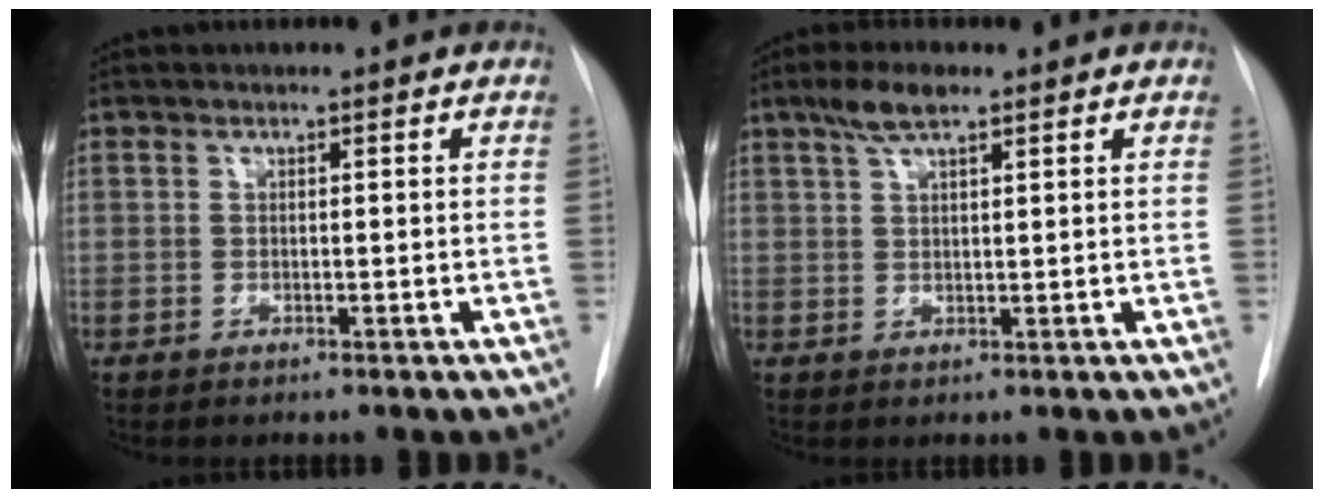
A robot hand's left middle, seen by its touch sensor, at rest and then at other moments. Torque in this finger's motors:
{"motor_torque": [0.52, -0.40, 0.05, 0.07]}